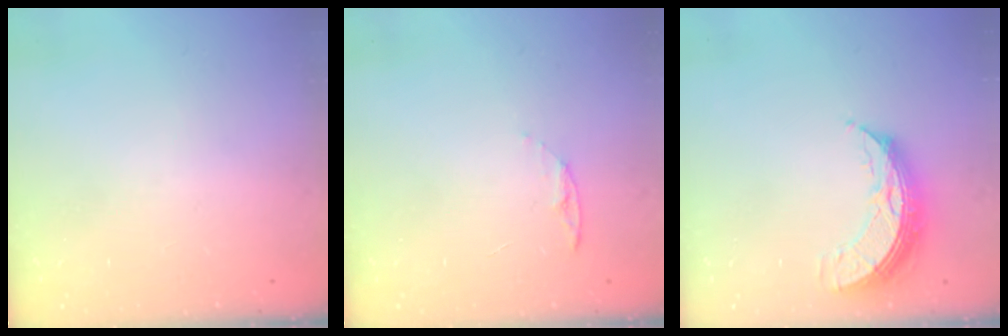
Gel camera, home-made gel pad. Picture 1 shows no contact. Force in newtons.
{"total": 4.9, "press": 4.9, "slide": 0.6}
{"total": 9.8, "press": 9.8, "slide": 0.6}